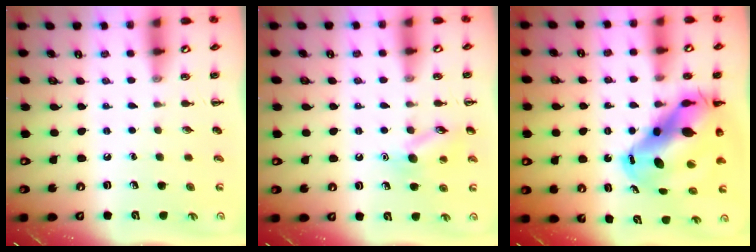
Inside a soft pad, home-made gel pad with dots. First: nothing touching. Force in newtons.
{"total": 10.5, "press": 10.4, "slide": 1.4}
{"total": 15.8, "press": 15.2, "slide": 4.2}